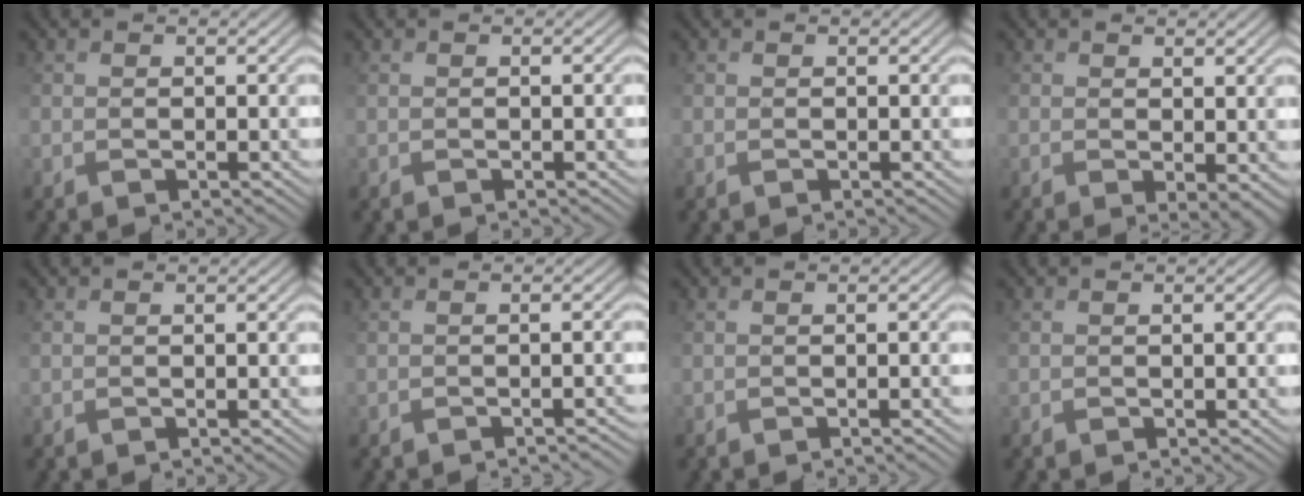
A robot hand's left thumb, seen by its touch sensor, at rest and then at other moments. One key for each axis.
{"total": 0.0}
{"total": 0.0}
{"total": 3.8, "fx": -0.4, "fy": 1.7, "fz": 3.4, "tx": -0.079, "ty": -0.012, "tz": -0.005}
{"total": 0.0}
{"total": 2.7, "fx": -1.8, "fy": 0.7, "fz": 1.8, "tx": 0.002, "ty": 0.010, "tz": -0.004}
{"total": 2.1, "fx": -0.7, "fy": 0.5, "fz": 1.9, "tx": -0.014, "ty": 0.001, "tz": 0.009}
{"total": 0.0}